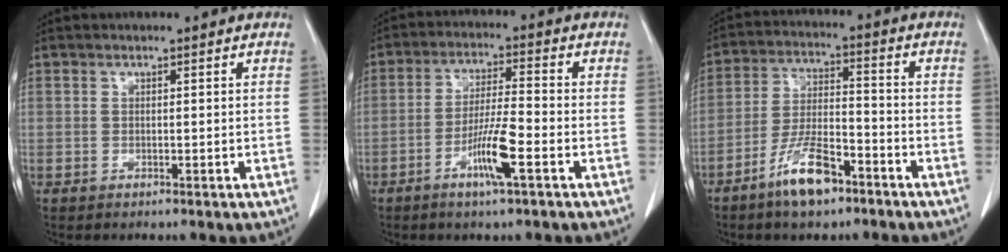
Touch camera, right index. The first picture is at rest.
{"total": 7.5, "force": [-3.4, 0.2, 6.7], "torque": [-0.130, -0.006, -0.062]}
{"total": 9.5, "force": [-6.2, 2.7, 6.6], "torque": [-0.132, -0.004, -0.115]}